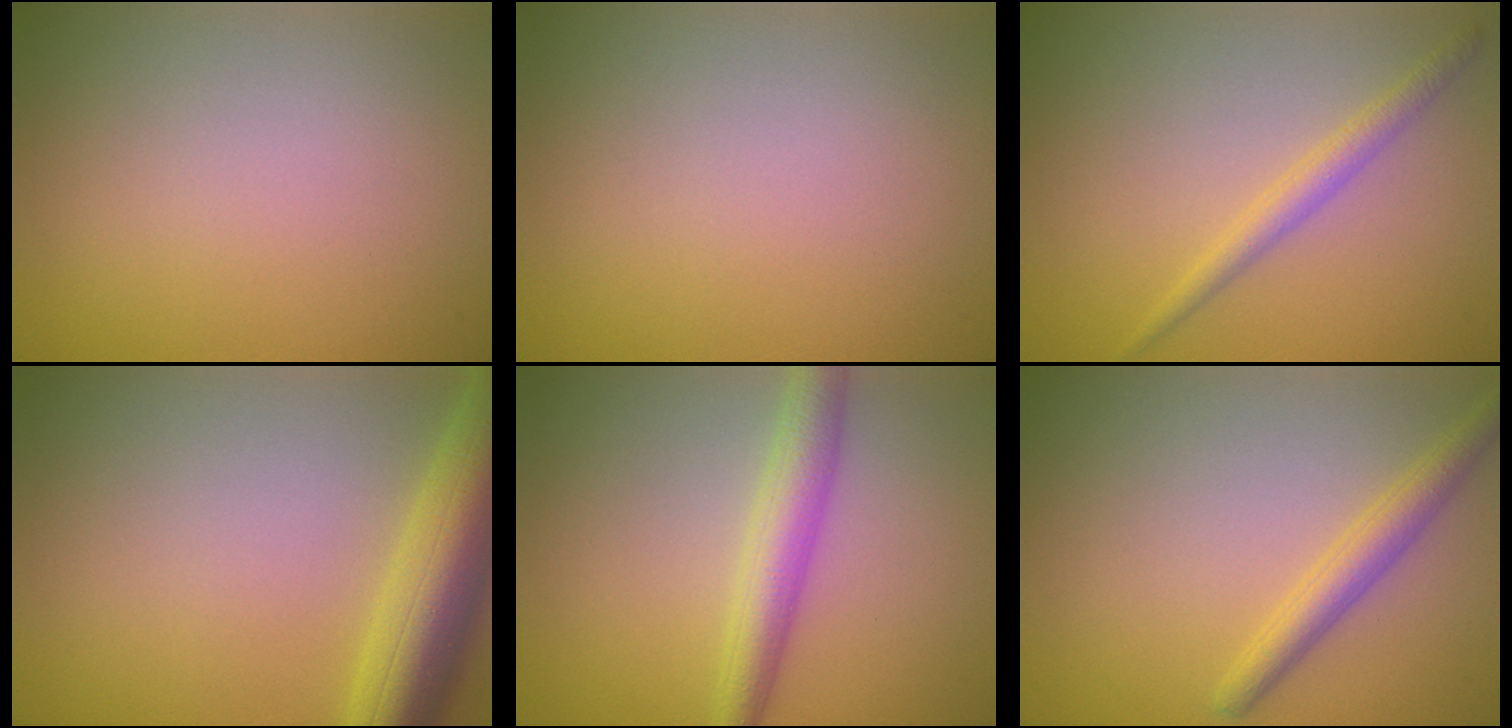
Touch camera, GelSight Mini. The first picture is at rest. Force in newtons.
{"total": 0.0}
{"total": 2.0, "press": 2.0, "slide": 0.0}
{"total": 8.1, "press": 8.1, "slide": 0.3}
{"total": 4.0, "press": 4.0, "slide": 0.0}
{"total": 2.8, "press": 2.8, "slide": 0.1}